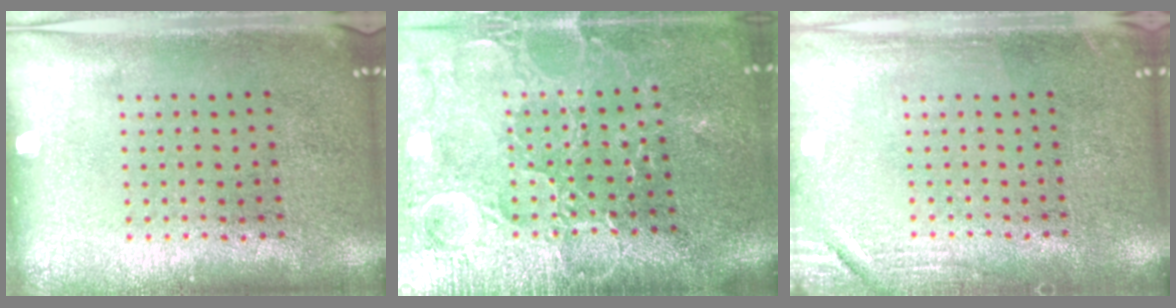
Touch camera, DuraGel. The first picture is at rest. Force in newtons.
{"total": 3.9, "press": 3.7, "slide": 1.2}
{"total": 2.1, "press": 2.0, "slide": 0.4}